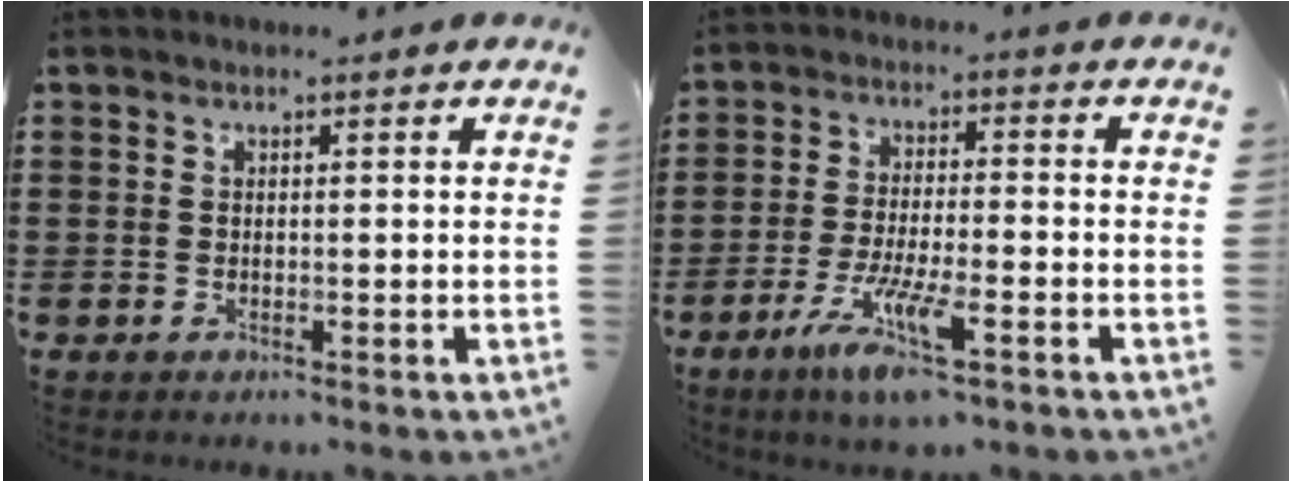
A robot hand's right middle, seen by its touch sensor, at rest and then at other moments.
{"total": 7.9, "force": [-4.7, 1.0, 6.3], "torque": [-0.131, -0.016, -0.087]}